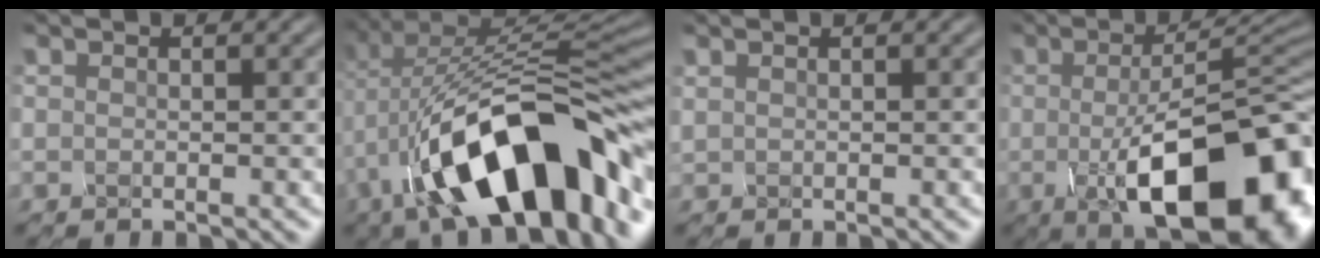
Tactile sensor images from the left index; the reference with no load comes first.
{"total": 14.0, "force": [-4.3, 6.7, 11.5], "torque": [-0.176, 0.009, -0.048]}
{"total": 0.6, "force": [0.2, -0.4, -0.5], "torque": [0.001, 0.000, 0.013]}
{"total": 15.1, "force": [-4.7, 5.6, 13.2], "torque": [-0.164, -0.016, -0.046]}